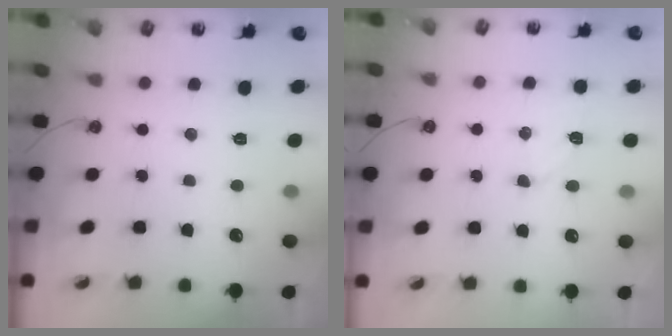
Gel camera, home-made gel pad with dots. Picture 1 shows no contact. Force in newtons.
{"total": 3.4, "press": 3.3, "slide": 0.6}